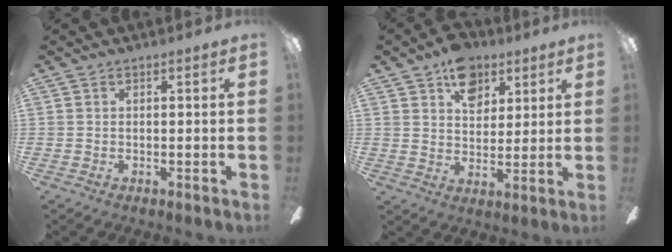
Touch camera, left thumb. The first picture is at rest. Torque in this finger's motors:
{"motor_torque": [0.98, 0.92, 0.77, -0.33, 0.04]}